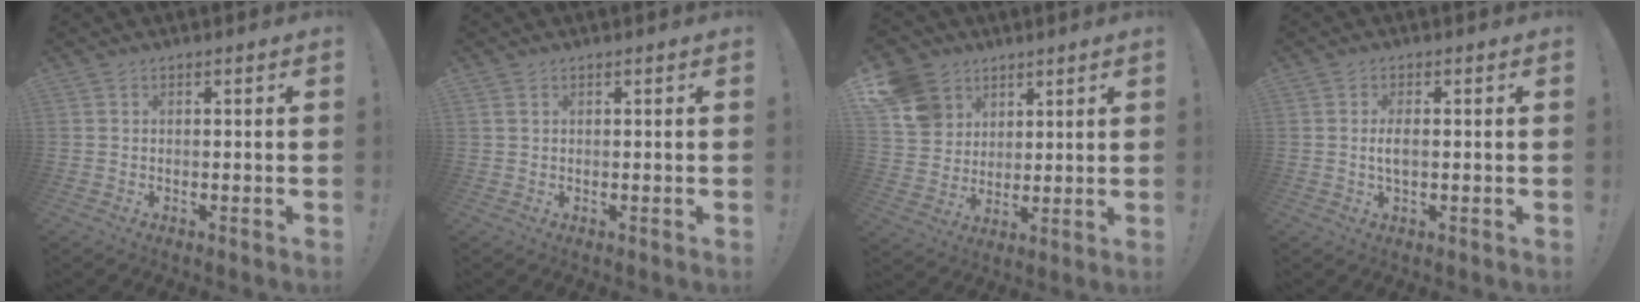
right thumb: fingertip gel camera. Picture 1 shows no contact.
{"total": 0.9, "force": [0.5, 0.7, 0.4], "torque": [-0.016, 0.005, 0.011]}
{"total": 12.4, "force": [6.4, 10.0, 3.8], "torque": [-0.063, -0.032, 0.135]}
{"total": 3.3, "force": [-0.2, 1.2, 3.0], "torque": [-0.054, -0.003, -0.007]}